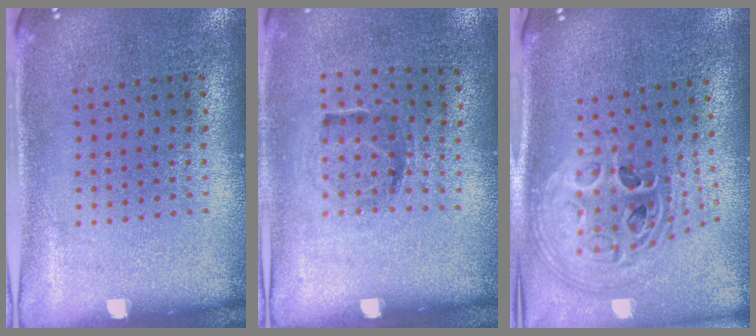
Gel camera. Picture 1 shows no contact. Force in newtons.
{"total": 1.1, "press": 0.8, "slide": 0.8}
{"total": 2.7, "press": 2.0, "slide": 1.8}